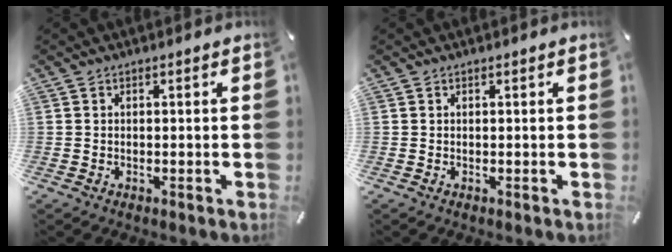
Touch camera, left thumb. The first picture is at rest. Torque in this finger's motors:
{"motor_torque": [0.00, 0.00, 0.00, 0.00, 0.00]}